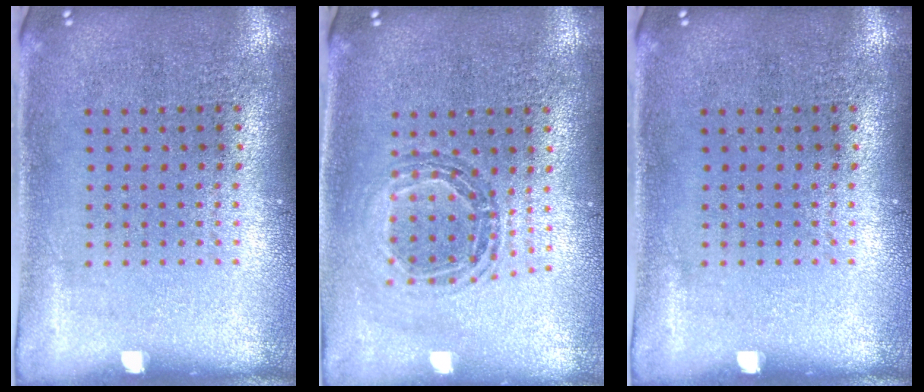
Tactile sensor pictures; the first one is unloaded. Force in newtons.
{"total": 0.9, "press": 0.9, "slide": 0.2}
{"total": 0.0}